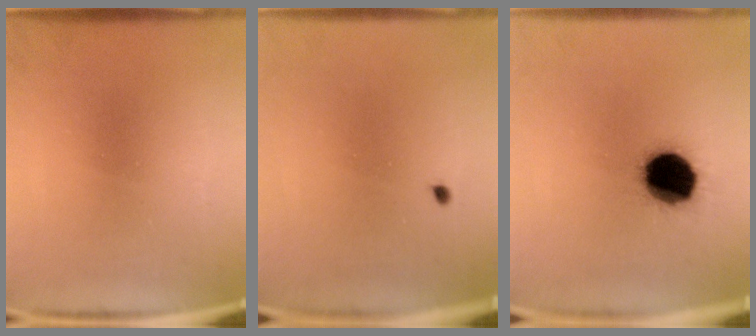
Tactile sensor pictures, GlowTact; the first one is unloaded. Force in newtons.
{"total": 0.5}
{"total": 16.2}